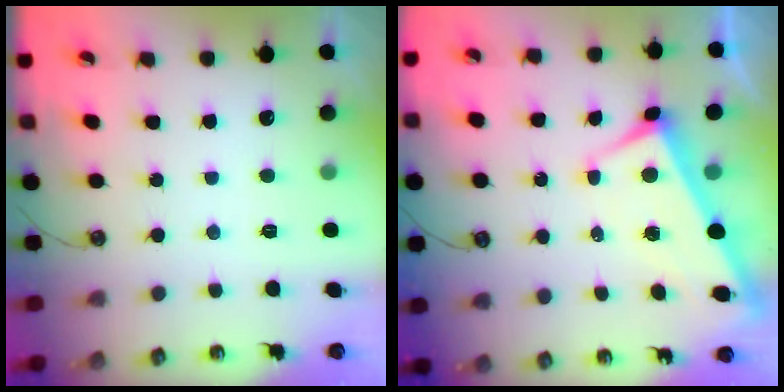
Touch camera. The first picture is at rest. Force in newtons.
{"total": 2.9, "press": 2.8, "slide": 0.9}